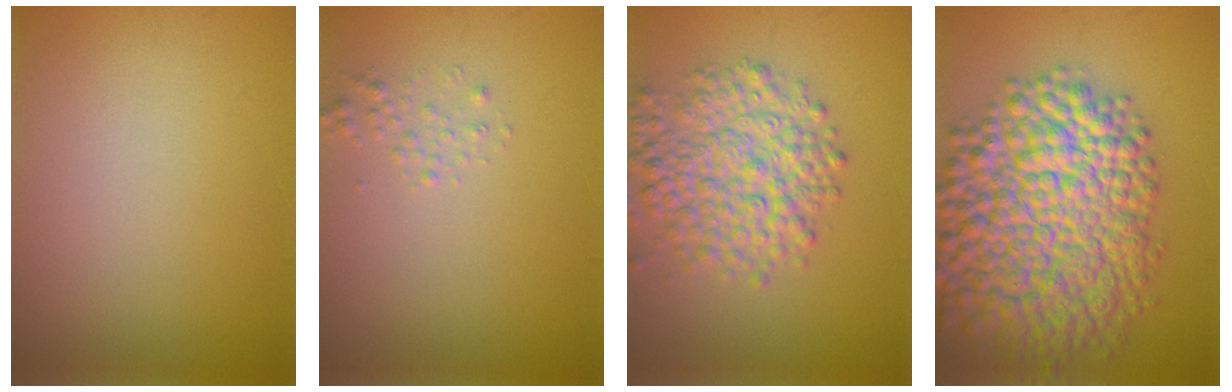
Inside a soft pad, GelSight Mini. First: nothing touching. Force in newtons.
{"total": 0.9, "press": 0.9, "slide": 0.1}
{"total": 6.3, "press": 6.3, "slide": 0.3}
{"total": 14.0, "press": 14.0, "slide": 0.4}